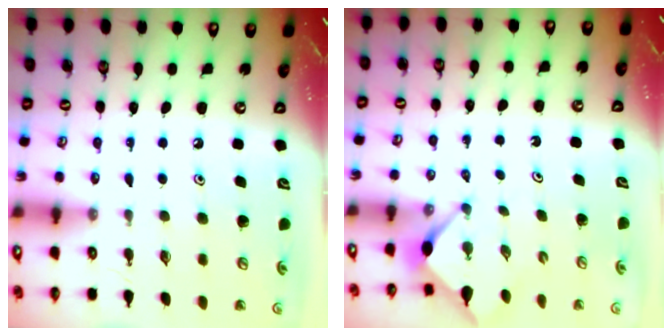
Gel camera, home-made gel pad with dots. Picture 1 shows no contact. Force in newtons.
{"total": 2.8, "press": 2.8, "slide": 0.3}